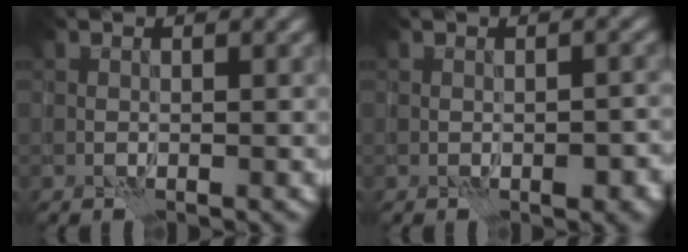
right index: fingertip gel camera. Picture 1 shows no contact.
{"total": 2.3, "force": [-0.9, 1.0, 1.9], "torque": [-0.030, -0.001, -0.011]}